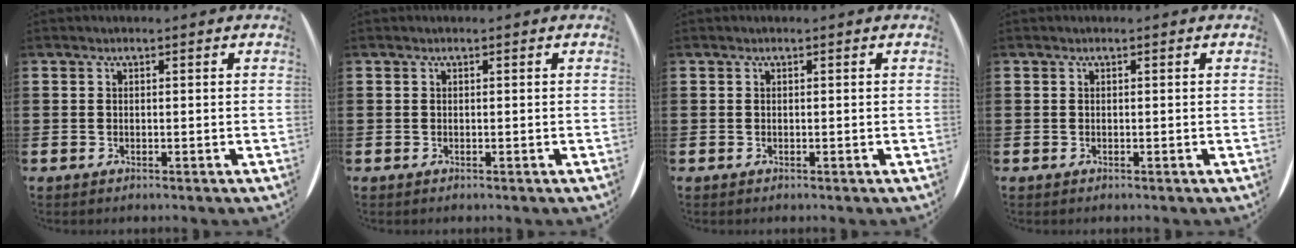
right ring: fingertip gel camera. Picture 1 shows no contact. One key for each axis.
{"total": 0.0}
{"total": 0.0}
{"total": 0.0}